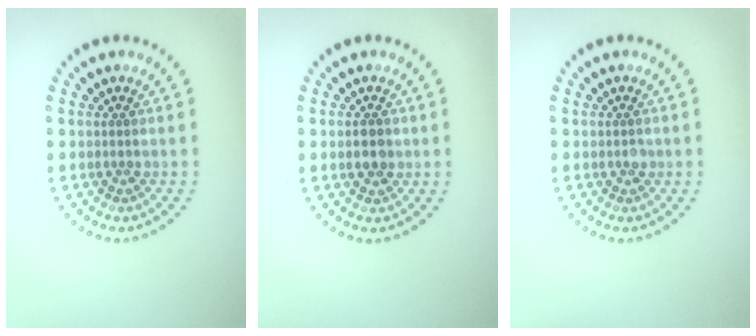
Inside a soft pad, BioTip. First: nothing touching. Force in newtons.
{"total": 1.8, "press": 1.7, "slide": 0.3}
{"total": 0.5, "press": 0.5, "slide": 0.3}